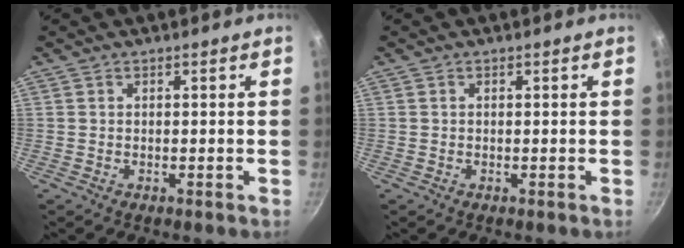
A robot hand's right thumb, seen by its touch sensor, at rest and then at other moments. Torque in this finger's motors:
{"motor_torque": [-0.23, -0.03, -0.49, 0.21, -0.06]}